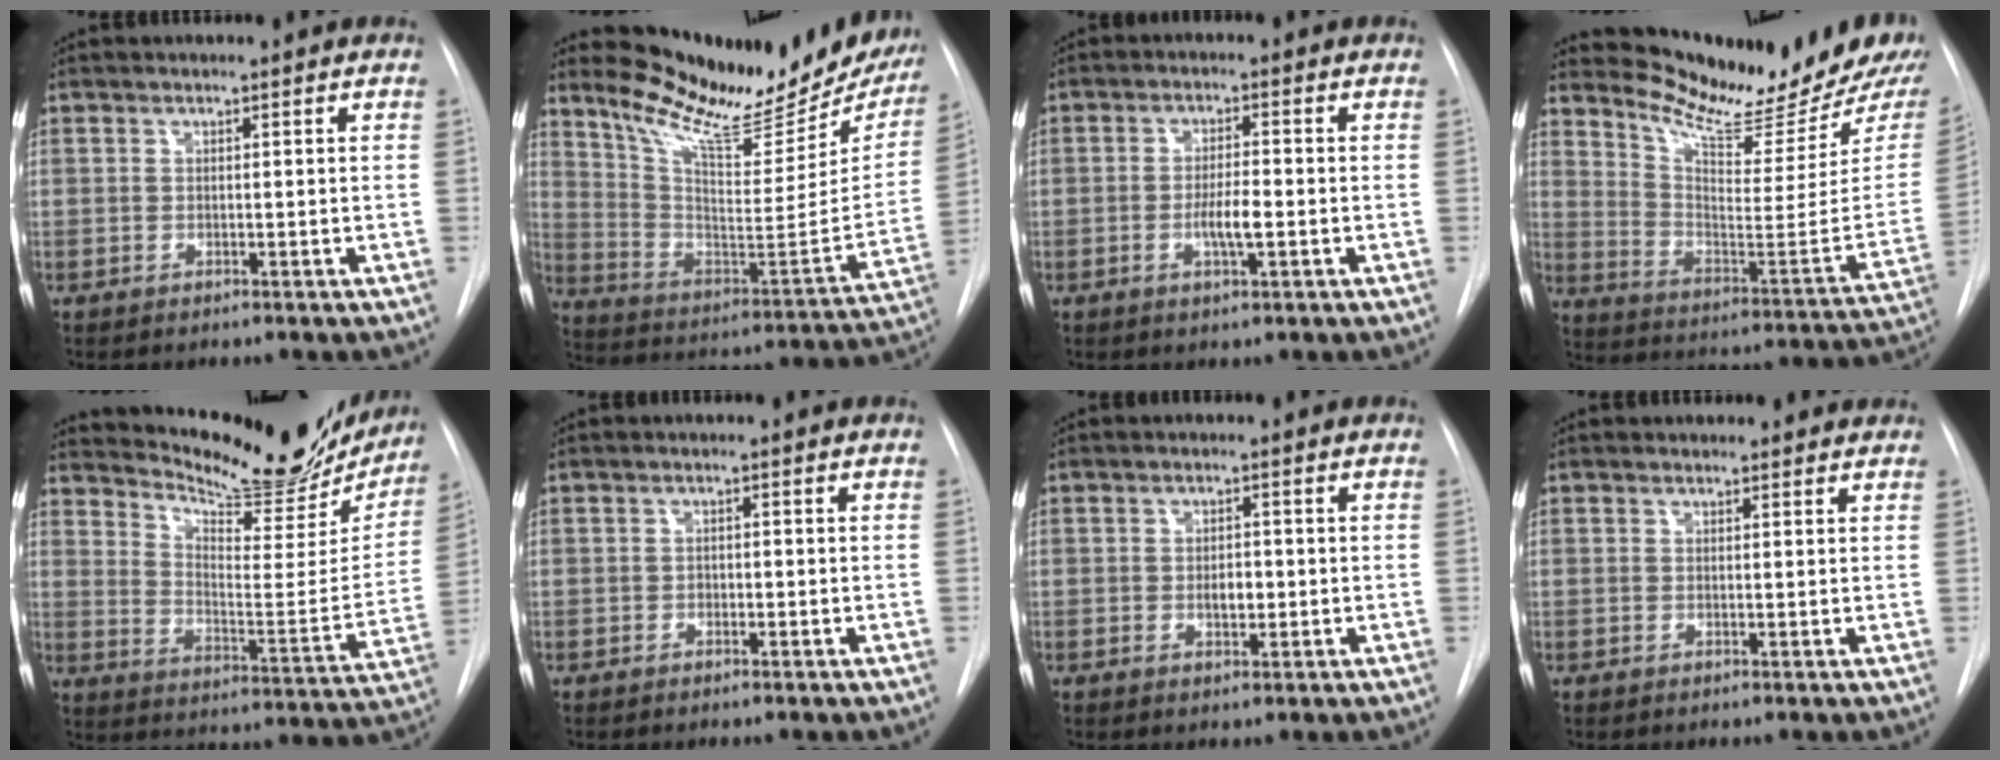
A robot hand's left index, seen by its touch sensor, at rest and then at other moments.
{"total": 24.5, "force": [20.5, 5.5, 12.1], "torque": [-0.187, -0.065, 0.292]}
{"total": 4.1, "force": [-1.5, 0.7, 3.8], "torque": [-0.071, -0.007, -0.024]}
{"total": 20.1, "force": [18.2, 1.4, 8.3], "torque": [-0.134, -0.100, 0.260]}
{"total": 22.5, "force": [20.2, 5.0, 8.5], "torque": [-0.127, -0.061, 0.269]}
{"total": 1.0, "force": [-0.8, 0.5, 0.3], "torque": [-0.002, -0.002, -0.013]}
{"total": 2.4, "force": [-0.7, 1.3, 1.9], "torque": [-0.032, -0.004, -0.009]}
{"total": 2.2, "force": [2.0, 0.9, 0.1], "torque": [-0.001, 0.001, 0.012]}